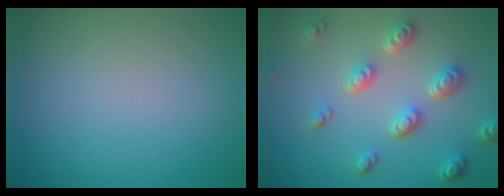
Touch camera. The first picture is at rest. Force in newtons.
{"total": 4.7, "press": 3.6, "slide": 3.0}